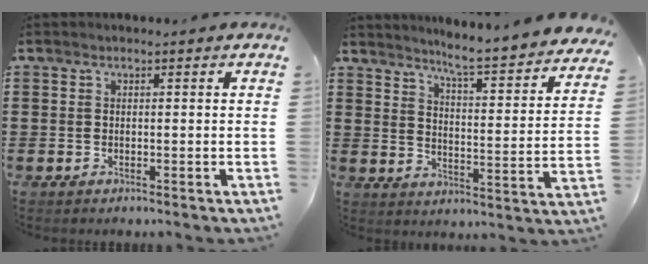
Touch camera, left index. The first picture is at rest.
{"total": 5.4, "force": [4.8, -0.7, 2.3], "torque": [-0.060, -0.049, 0.071]}